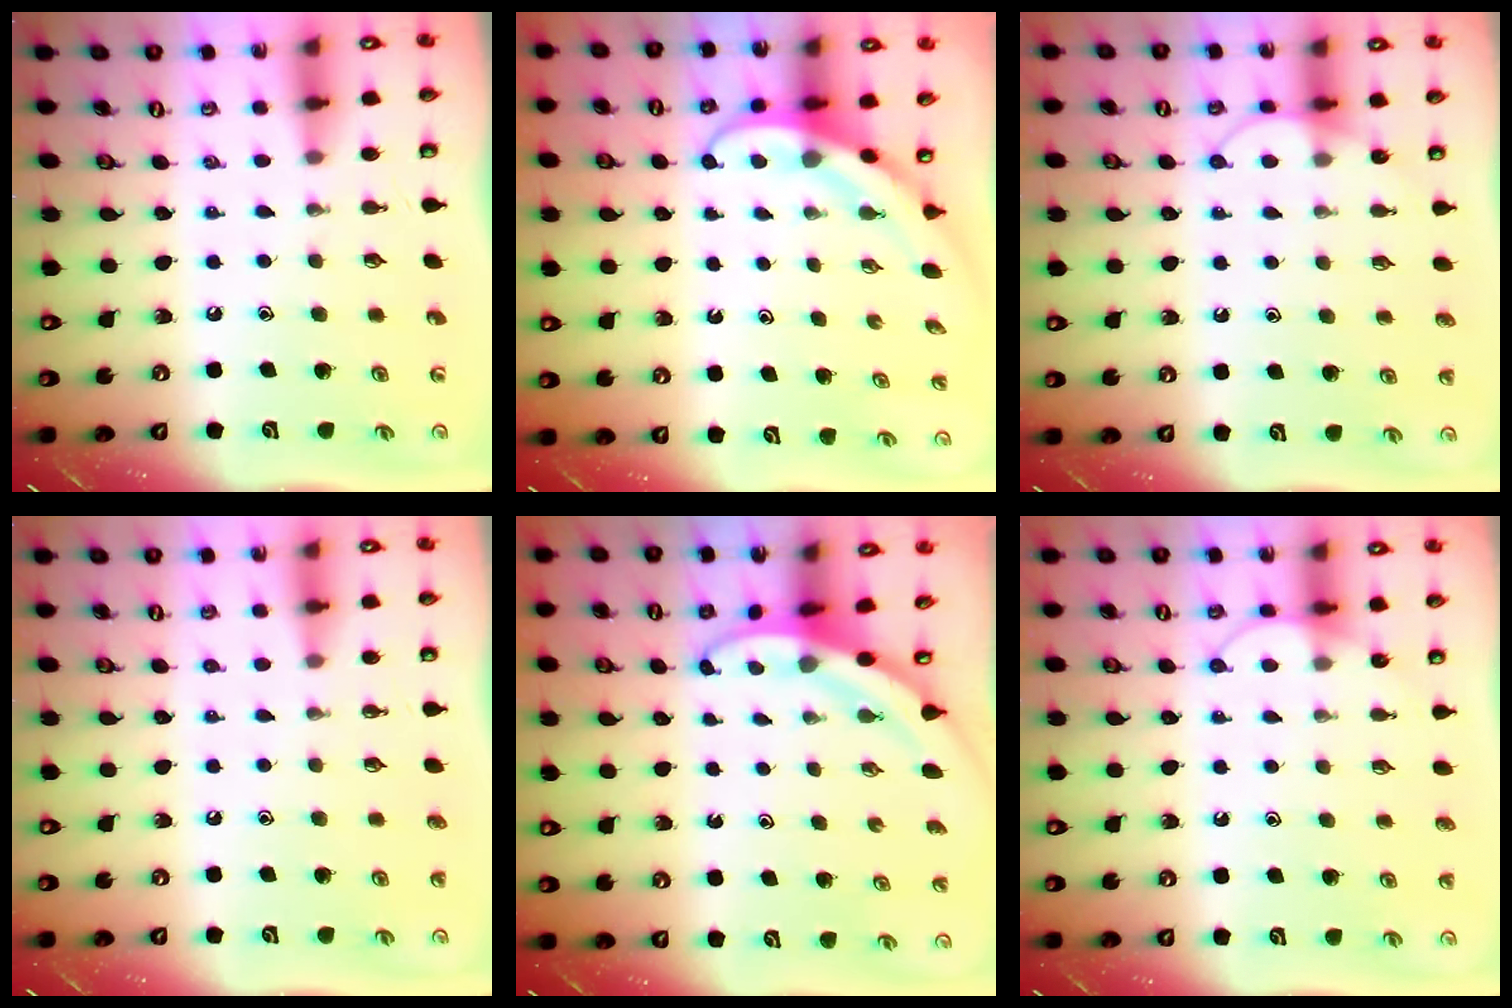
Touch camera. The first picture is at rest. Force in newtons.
{"total": 3.7, "press": 3.7, "slide": 0.3}
{"total": 6.5, "press": 6.4, "slide": 0.6}
{"total": 0.7, "press": 0.7, "slide": 0.0}
{"total": 3.5, "press": 3.5, "slide": 0.1}
{"total": 6.5, "press": 6.4, "slide": 0.6}